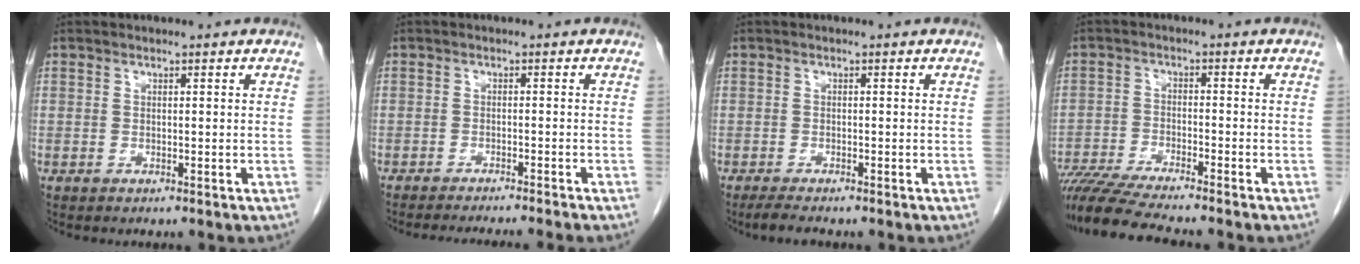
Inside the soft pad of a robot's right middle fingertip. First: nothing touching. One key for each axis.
{"total": 9.7, "fx": -8.8, "fy": -0.7, "fz": 4.1, "tx": -0.034, "ty": -0.020, "tz": -0.120}
{"total": 2.5, "fx": -2.1, "fy": 0.2, "fz": 1.3, "tx": -0.030, "ty": -0.008, "tz": -0.035}
{"total": 10.8, "fx": -9.5, "fy": -0.6, "fz": 4.9, "tx": -0.080, "ty": -0.025, "tz": -0.162}